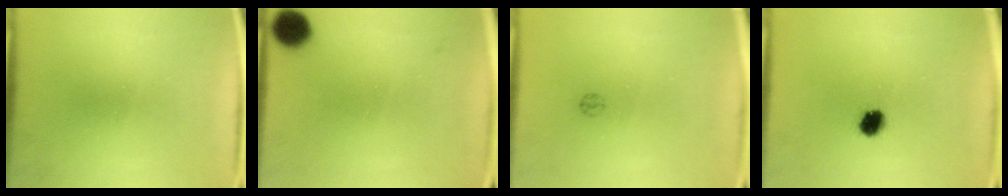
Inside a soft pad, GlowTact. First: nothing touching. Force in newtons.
{"total": 5.3}
{"total": 1.0}
{"total": 4.5}